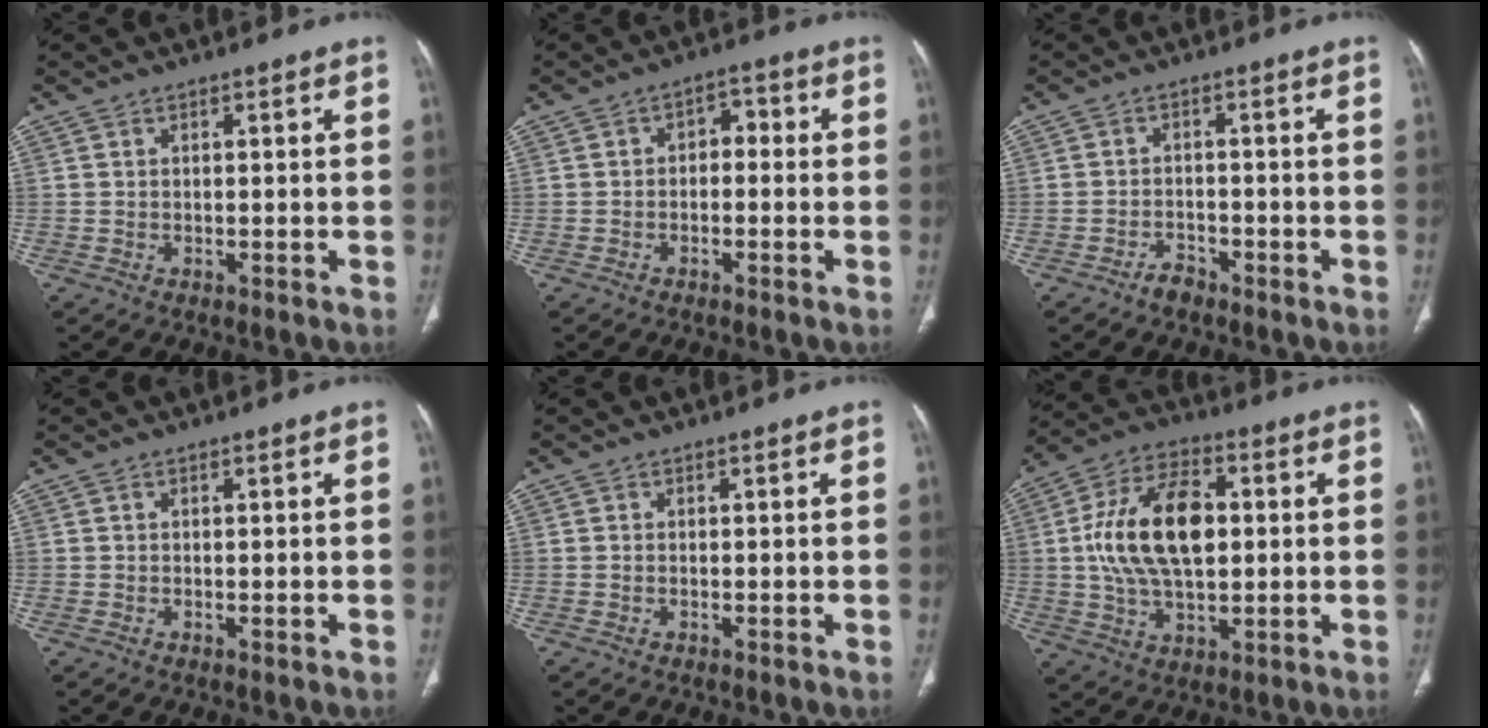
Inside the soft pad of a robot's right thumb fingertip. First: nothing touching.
{"total": 3.6, "force": [-0.4, 2.5, 2.6], "torque": [-0.023, 0.022, -0.017]}
{"total": 2.4, "force": [-2.1, 1.0, 0.7], "torque": [-0.015, 0.012, -0.035]}
{"total": 0.0}
{"total": 0.0}
{"total": 17.3, "force": [1.7, 9.8, 14.2], "torque": [-0.253, 0.015, 0.029]}